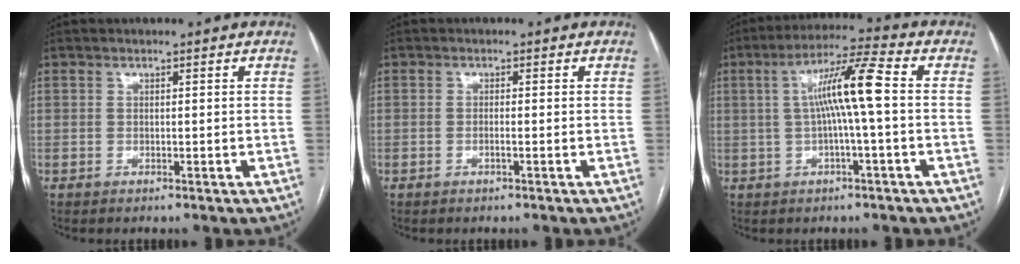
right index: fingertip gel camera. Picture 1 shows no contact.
{"total": 0.8, "force": [-0.3, 0.0, 0.7], "torque": [-0.017, 0.002, -0.003]}
{"total": 9.3, "force": [0.4, -0.2, 9.3], "torque": [-0.168, 0.019, 0.005]}